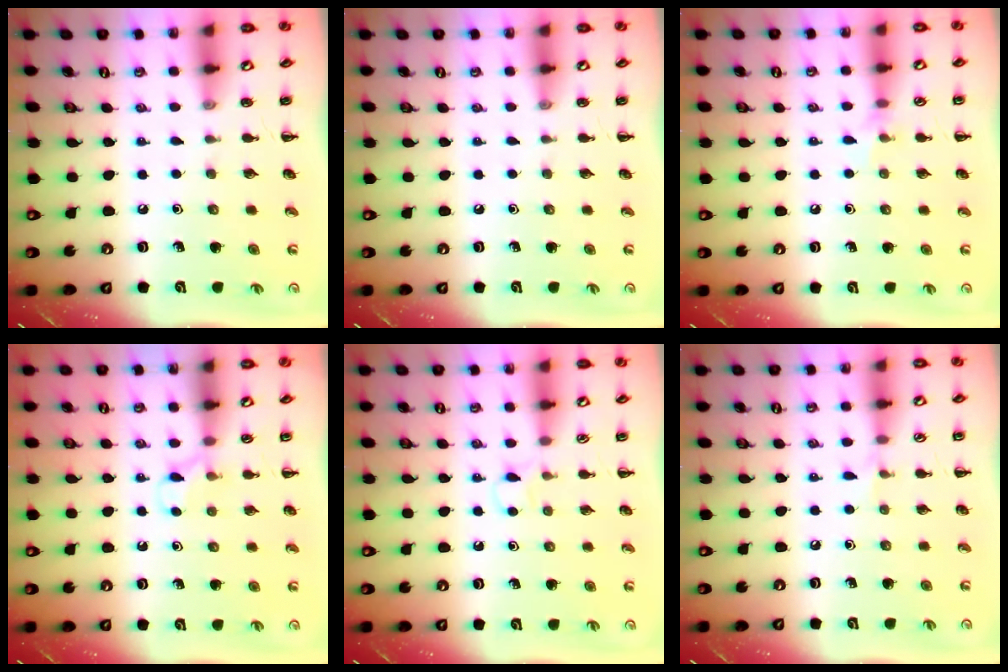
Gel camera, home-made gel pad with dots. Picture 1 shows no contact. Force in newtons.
{"total": 0.0}
{"total": 5.1, "press": 4.8, "slide": 1.7}
{"total": 4.6, "press": 4.4, "slide": 1.5}
{"total": 3.4, "press": 3.1, "slide": 1.3}
{"total": 3.8, "press": 3.5, "slide": 1.4}